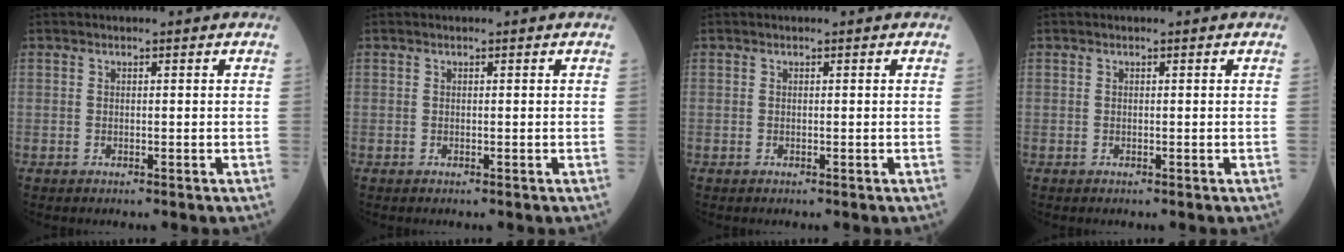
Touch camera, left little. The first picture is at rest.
{"total": 0.0}
{"total": 0.0}
{"total": 0.0}